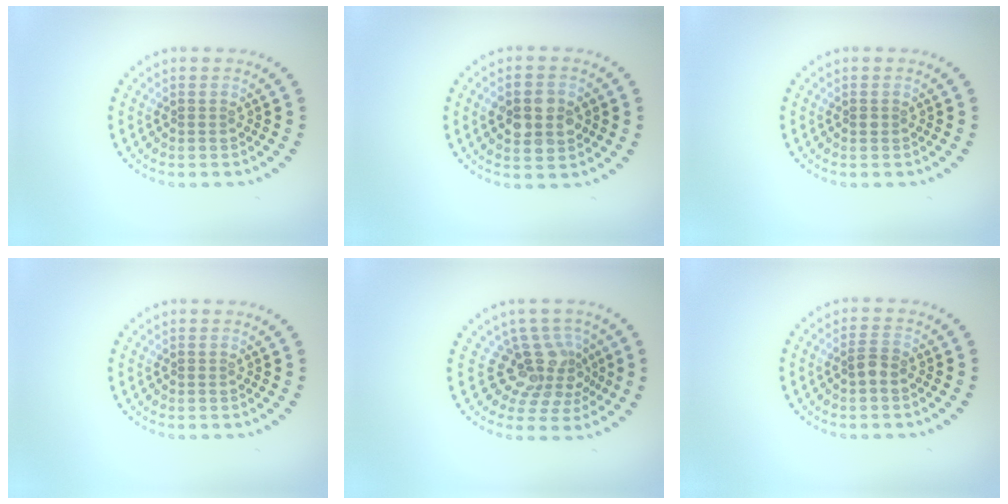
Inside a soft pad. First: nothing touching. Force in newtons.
{"total": 4.5, "press": 4.5, "slide": 0.1}
{"total": 0.5, "press": 0.5, "slide": 0.0}
{"total": 0.0}
{"total": 4.4, "press": 3.1, "slide": 3.1}
{"total": 1.5, "press": 1.4, "slide": 0.6}